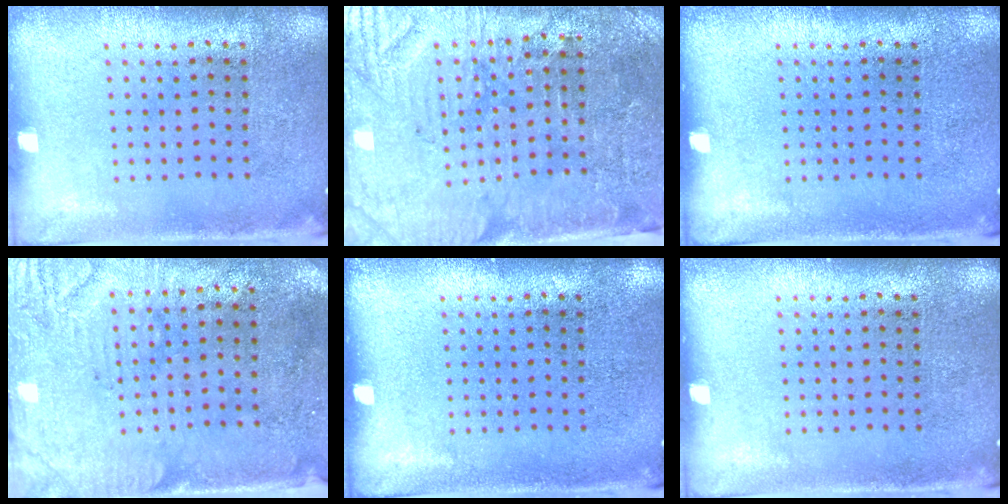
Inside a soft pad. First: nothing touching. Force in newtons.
{"total": 3.7, "press": 3.4, "slide": 1.5}
{"total": 0.0}
{"total": 3.0, "press": 2.5, "slide": 1.7}
{"total": 0.0}
{"total": 0.0}